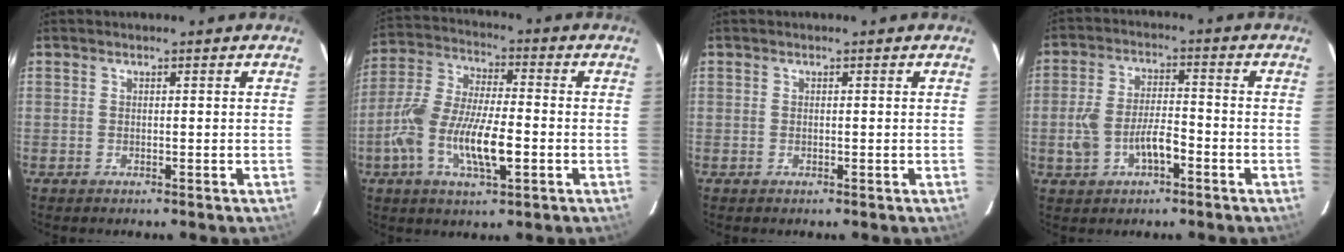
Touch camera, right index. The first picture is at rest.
{"total": 14.2, "force": [-4.4, 4.9, 12.6], "torque": [-0.261, -0.005, -0.083]}
{"total": 0.0}
{"total": 8.3, "force": [-3.3, 4.1, 6.4], "torque": [-0.138, 0.008, -0.051]}